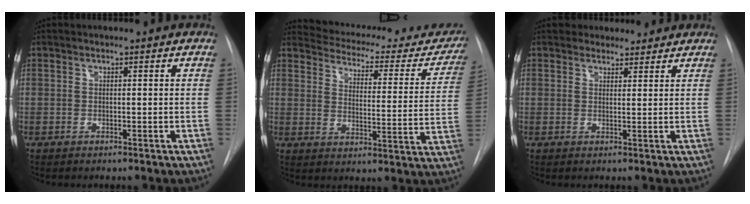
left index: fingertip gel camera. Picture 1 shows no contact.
{"total": 22.7, "force": [20.6, 6.6, 7.0], "torque": [-0.089, -0.055, 0.237]}
{"total": 3.4, "force": [2.9, 1.8, -0.2], "torque": [0.015, 0.003, 0.035]}